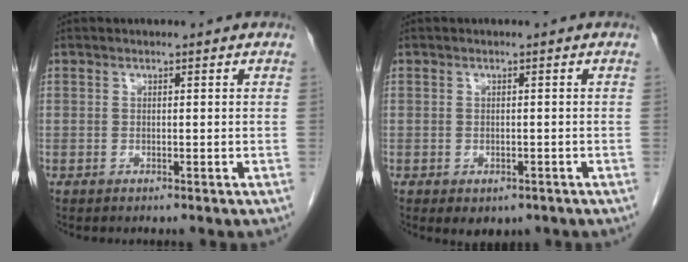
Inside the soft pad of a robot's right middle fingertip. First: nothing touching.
{"total": 3.4, "force": [-2.1, 2.1, 1.7], "torque": [-0.016, -0.004, -0.017]}